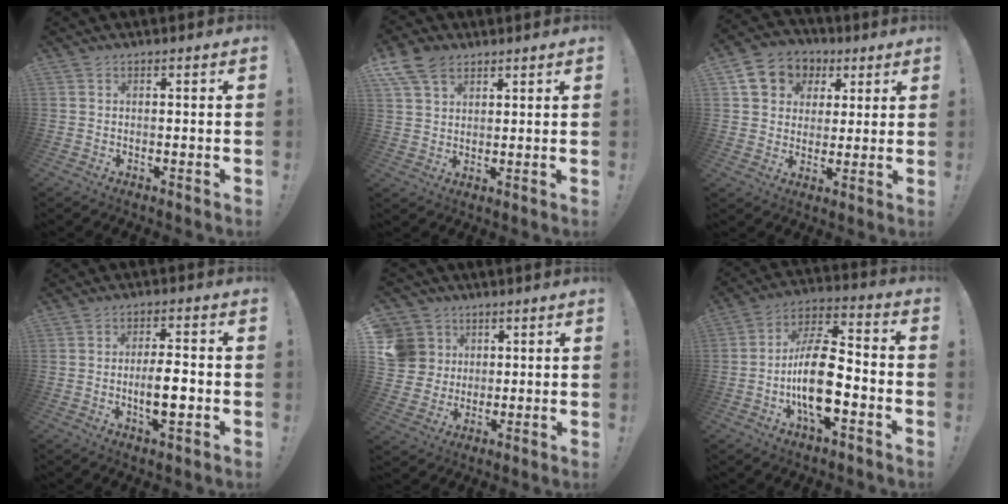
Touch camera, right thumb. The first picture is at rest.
{"total": 8.9, "force": [5.3, 5.7, 4.3], "torque": [-0.082, -0.014, 0.107]}
{"total": 10.6, "force": [4.0, 9.1, 3.8], "torque": [-0.052, -0.017, 0.082]}
{"total": 7.9, "force": [-2.0, 1.9, 7.4], "torque": [-0.122, -0.002, -0.038]}
{"total": 11.4, "force": [3.1, 10.4, 3.5], "torque": [-0.055, -0.009, 0.066]}
{"total": 17.5, "force": [-5.1, 7.8, 14.8], "torque": [-0.280, 0.027, -0.081]}